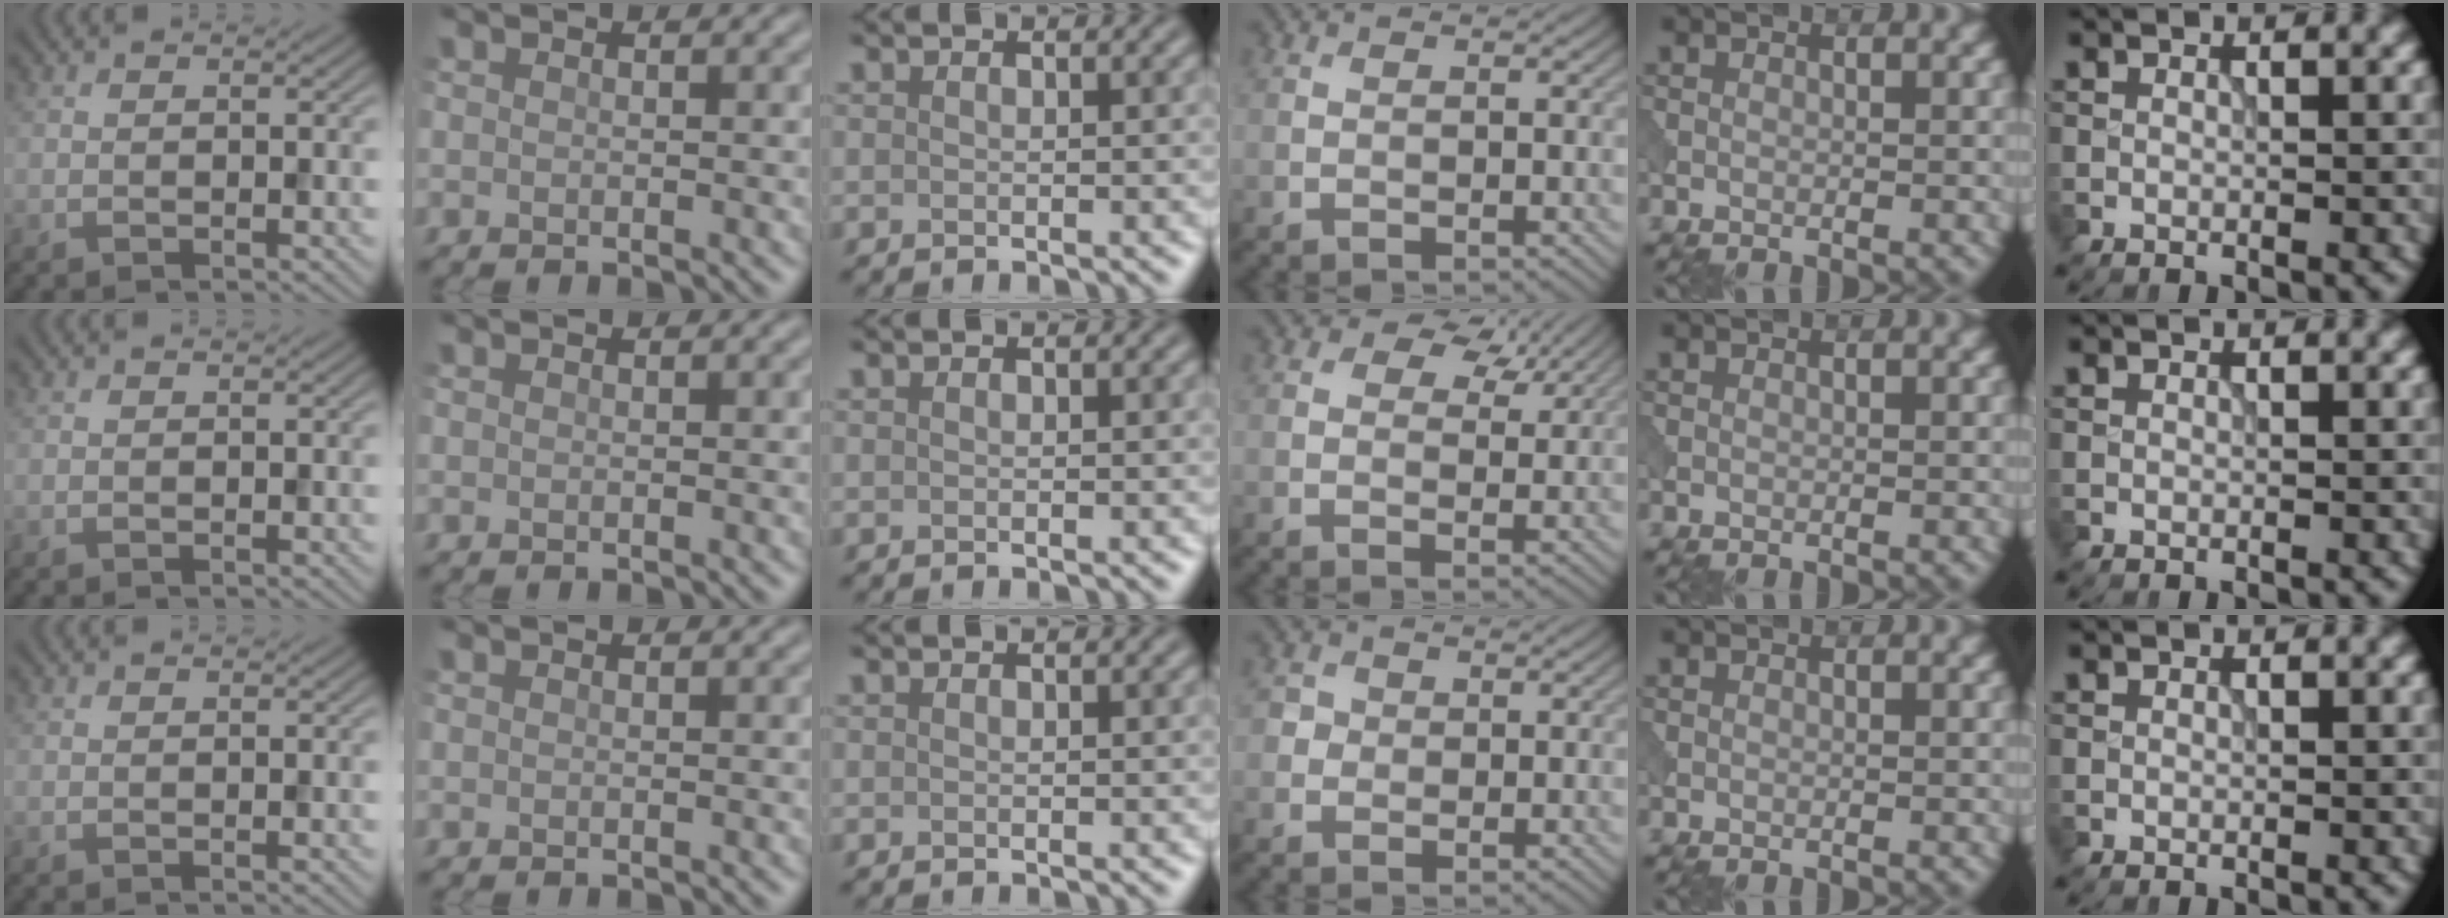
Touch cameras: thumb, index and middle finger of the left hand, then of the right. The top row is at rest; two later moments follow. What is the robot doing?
{"motion": "open", "object": "sandwich press"}